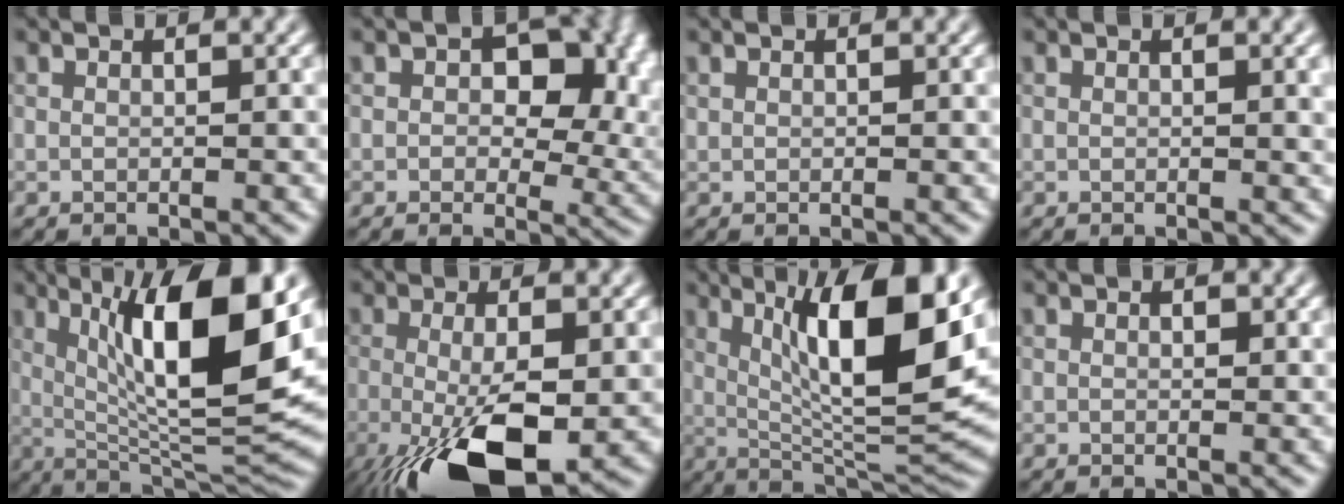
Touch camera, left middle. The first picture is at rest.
{"total": 11.1, "force": [2.3, 7.2, 8.2], "torque": [-0.106, -0.001, 0.059]}
{"total": 0.0}
{"total": 2.1, "force": [0.8, 0.8, 1.7], "torque": [-0.011, 0.009, 0.010]}
{"total": 12.8, "force": [3.3, 3.6, 11.8], "torque": [-0.183, -0.002, 0.071]}
{"total": 8.8, "force": [-3.7, 2.2, 7.6], "torque": [-0.152, -0.012, -0.046]}
{"total": 11.5, "force": [3.0, 2.8, 10.7], "torque": [-0.170, -0.003, 0.068]}
{"total": 0.0}